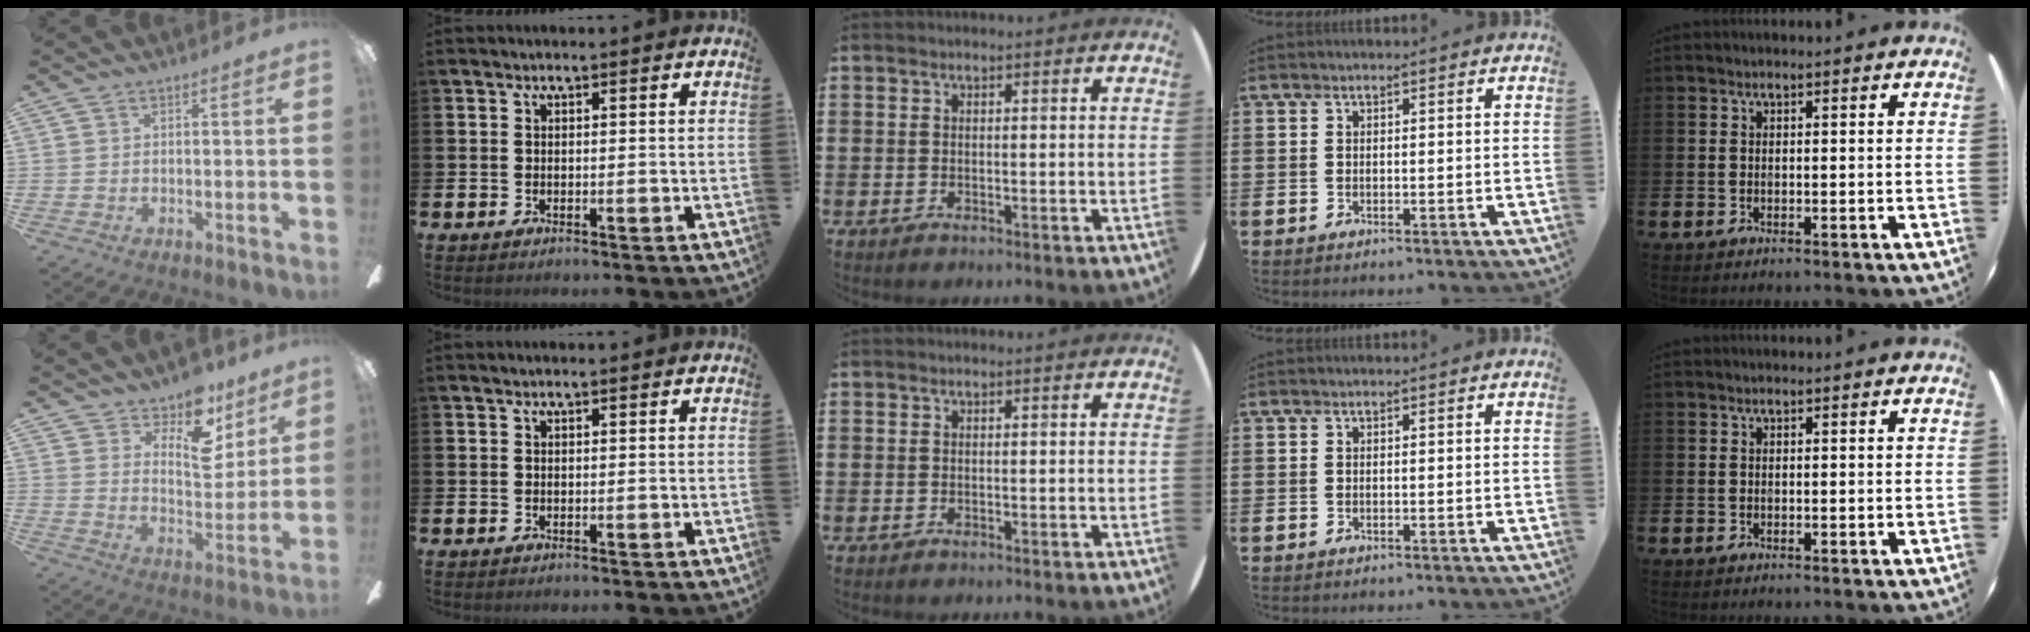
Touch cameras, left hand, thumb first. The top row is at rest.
{"thumb": {"total": 12.2, "force": [8.9, 6.3, 5.5], "torque": [-0.076, -0.062, 0.161]}, "index": {"total": 0.6, "force": [0.5, 0.1, 0.3], "torque": [-0.003, 0.000, 0.008]}}